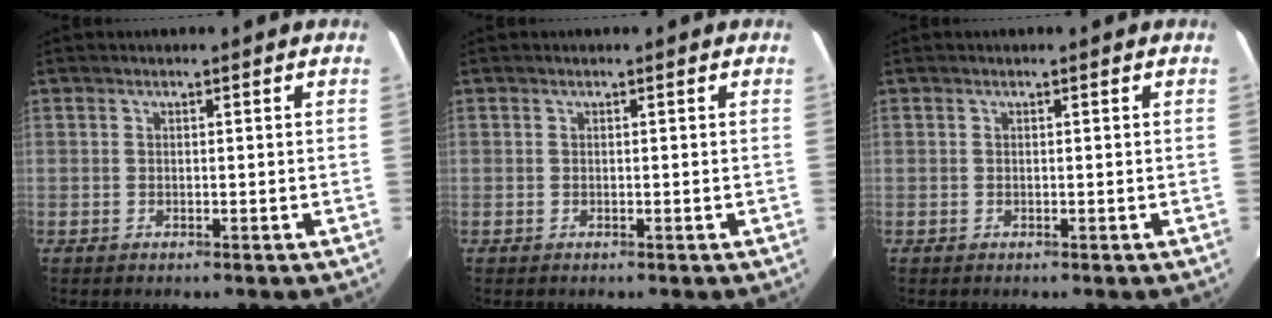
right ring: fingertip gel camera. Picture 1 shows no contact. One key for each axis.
{"total": 0.0}
{"total": 0.0}